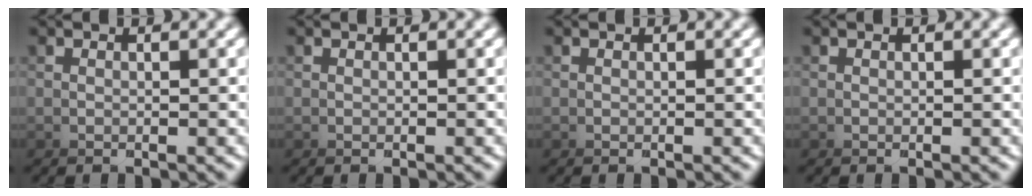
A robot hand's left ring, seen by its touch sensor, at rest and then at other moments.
{"total": 0.0}
{"total": 0.0}
{"total": 0.0}